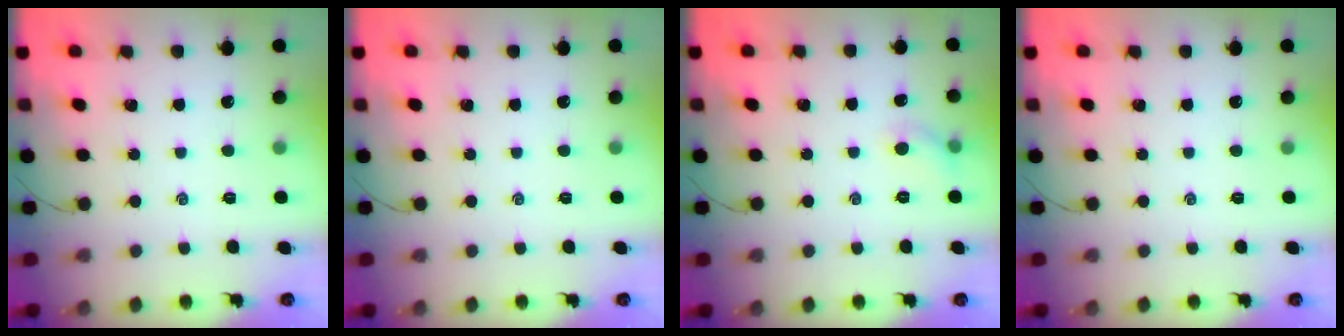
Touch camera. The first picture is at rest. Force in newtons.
{"total": 0.0}
{"total": 4.7, "press": 4.5, "slide": 1.2}
{"total": 0.0}